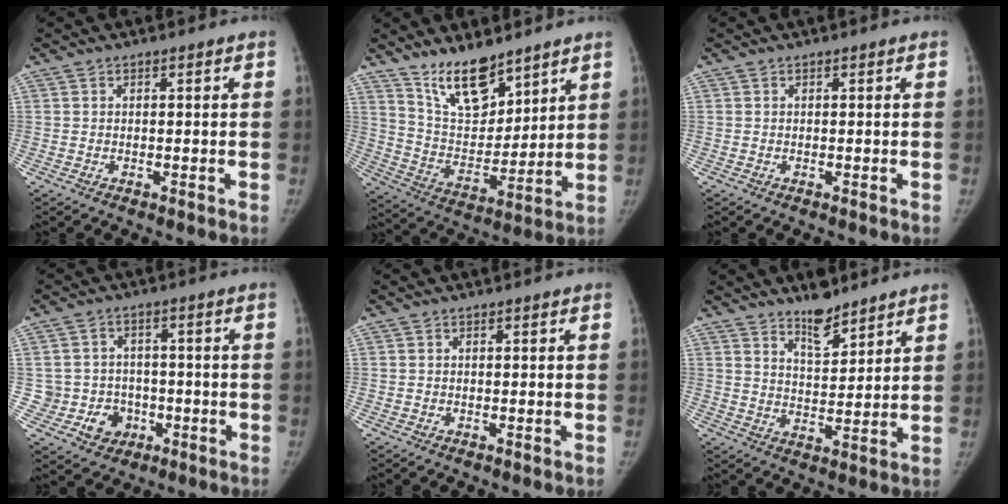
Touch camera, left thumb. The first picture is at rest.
{"total": 13.2, "force": [10.0, 5.4, 6.6], "torque": [-0.078, -0.076, 0.193]}
{"total": 0.0}
{"total": 7.6, "force": [-1.9, 7.2, 1.4], "torque": [0.010, 0.020, -0.022]}
{"total": 0.0}
{"total": 7.2, "force": [5.9, 2.5, 3.3], "torque": [-0.034, -0.049, 0.102]}